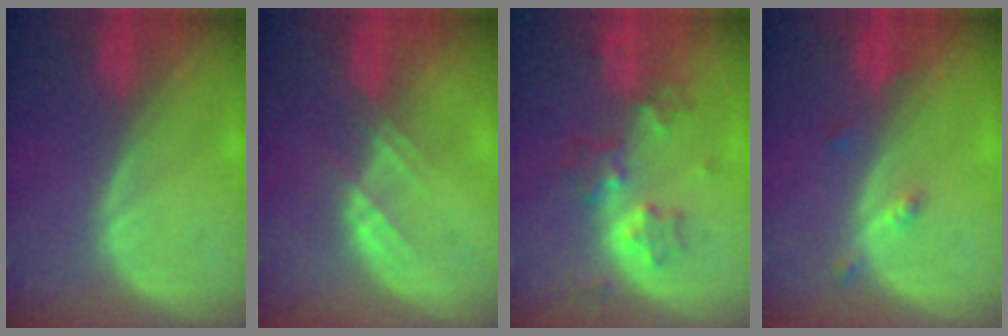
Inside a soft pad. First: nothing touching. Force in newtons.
{"total": 2.6, "press": 2.5, "slide": 0.7}
{"total": 5.6, "press": 5.6, "slide": 0.4}
{"total": 2.2, "press": 1.8, "slide": 1.3}